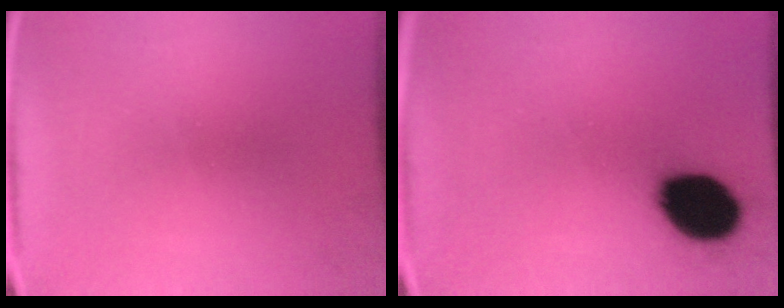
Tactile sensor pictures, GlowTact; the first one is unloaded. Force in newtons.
{"total": 14.5}